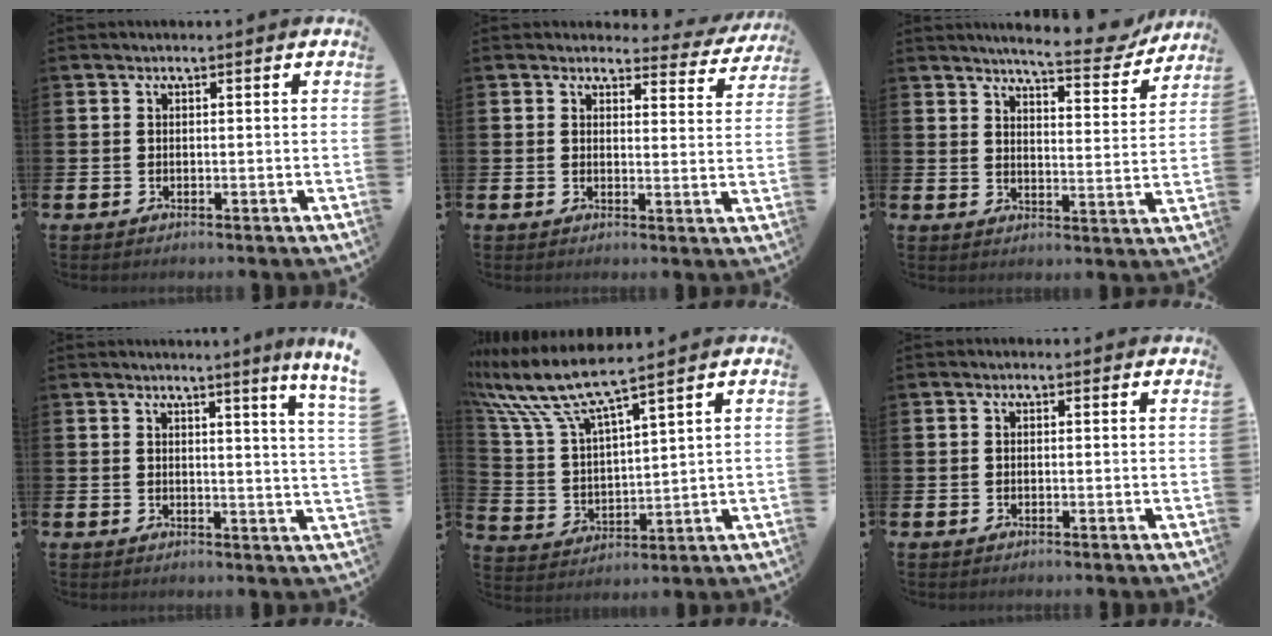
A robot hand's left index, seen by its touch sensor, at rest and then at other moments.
{"total": 2.8, "force": [2.5, 1.1, 0.3], "torque": [0.003, -0.022, 0.037]}
{"total": 6.9, "force": [6.5, 0.7, 2.2], "torque": [-0.041, -0.043, 0.109]}
{"total": 3.1, "force": [2.8, -0.9, 1.0], "torque": [-0.012, -0.028, 0.043]}
{"total": 8.1, "force": [7.1, 0.6, 3.9], "torque": [-0.108, -0.040, 0.120]}
{"total": 0.0}